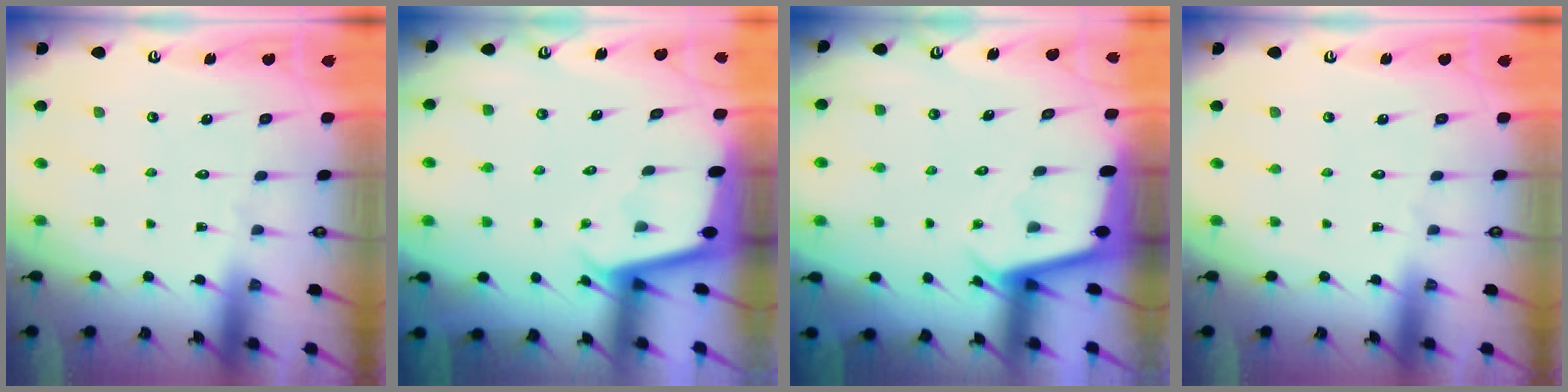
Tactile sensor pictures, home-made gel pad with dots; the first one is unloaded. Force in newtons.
{"total": 1.7, "press": 1.7, "slide": 0.0}
{"total": 2.5, "press": 2.5, "slide": 0.1}
{"total": 0.0}